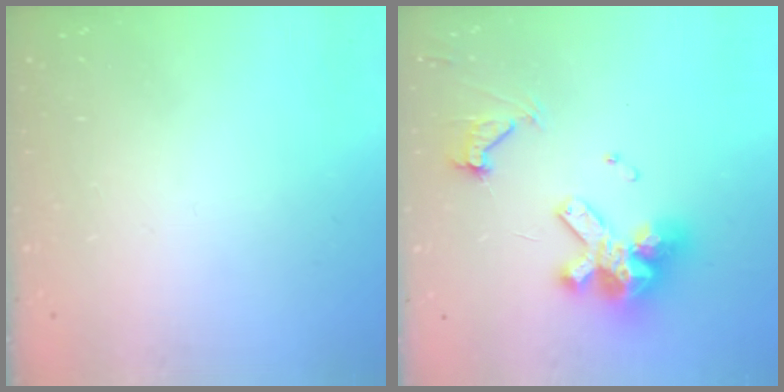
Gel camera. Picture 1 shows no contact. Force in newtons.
{"total": 16.0, "press": 15.9, "slide": 1.9}